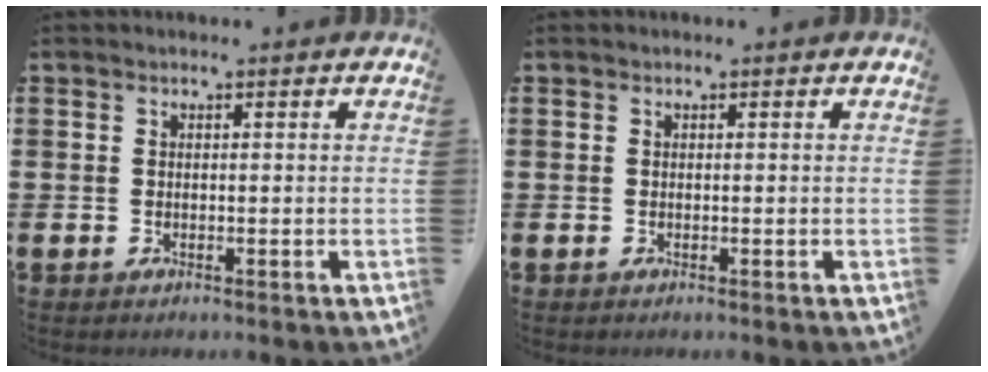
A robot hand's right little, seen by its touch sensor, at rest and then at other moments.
{"total": 0.0}